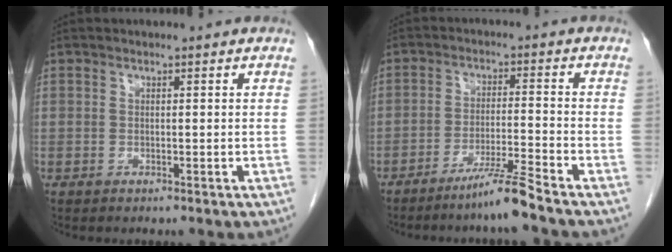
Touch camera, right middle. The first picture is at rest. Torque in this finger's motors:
{"motor_torque": [1.07, -0.67, 0.29, 0.06]}